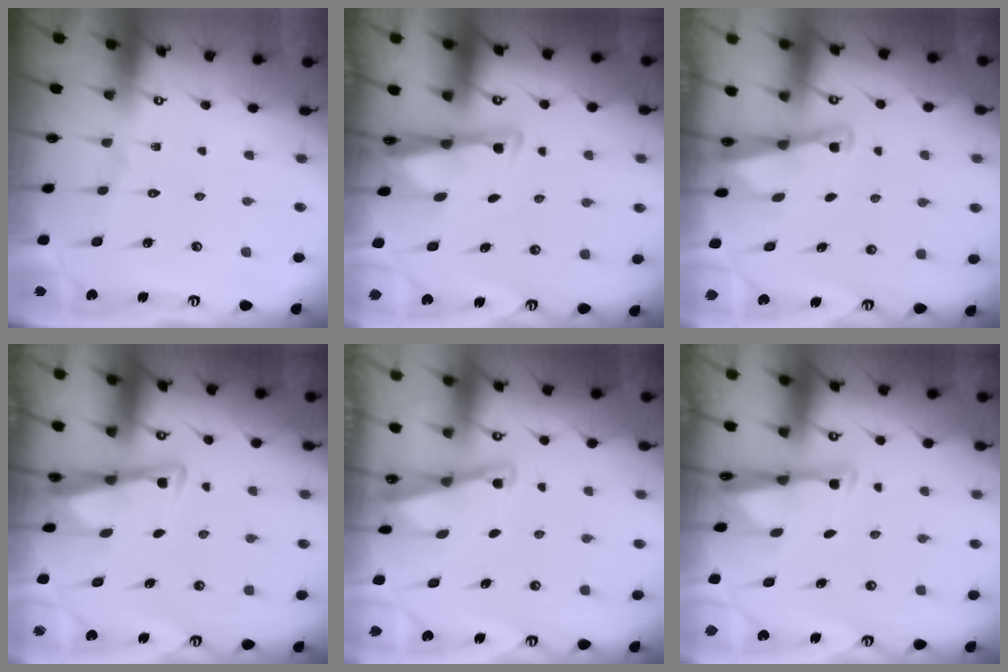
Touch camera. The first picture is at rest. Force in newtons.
{"total": 3.2, "press": 3.1, "slide": 0.9}
{"total": 2.2, "press": 2.2, "slide": 0.3}
{"total": 3.5, "press": 3.4, "slide": 0.4}
{"total": 2.0, "press": 2.0, "slide": 0.3}
{"total": 2.7, "press": 2.7, "slide": 0.4}